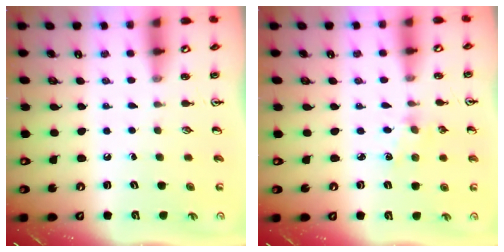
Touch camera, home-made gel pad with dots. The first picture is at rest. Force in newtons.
{"total": 1.7, "press": 1.7, "slide": 0.3}